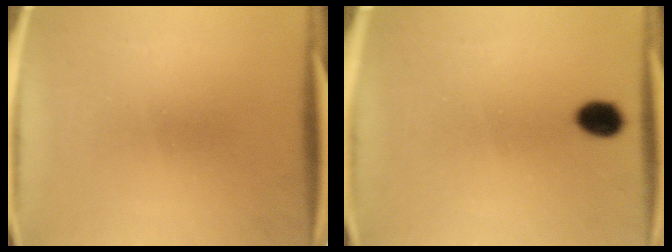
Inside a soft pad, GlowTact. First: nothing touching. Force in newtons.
{"total": 4.6}